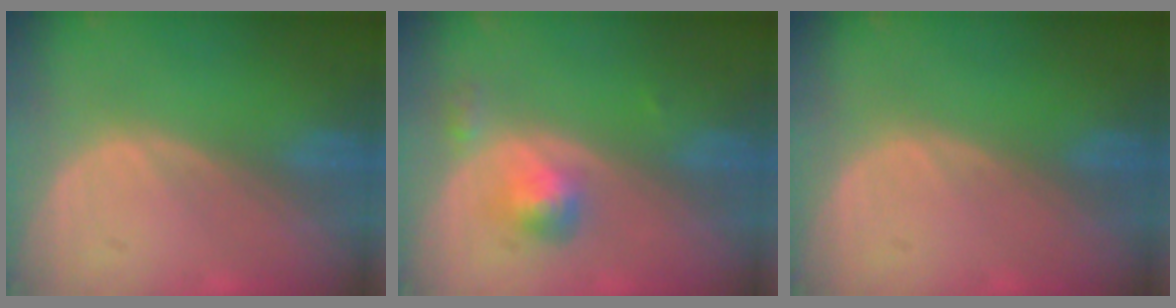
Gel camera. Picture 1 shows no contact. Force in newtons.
{"total": 3.3, "press": 3.3, "slide": 0.2}
{"total": 0.0}